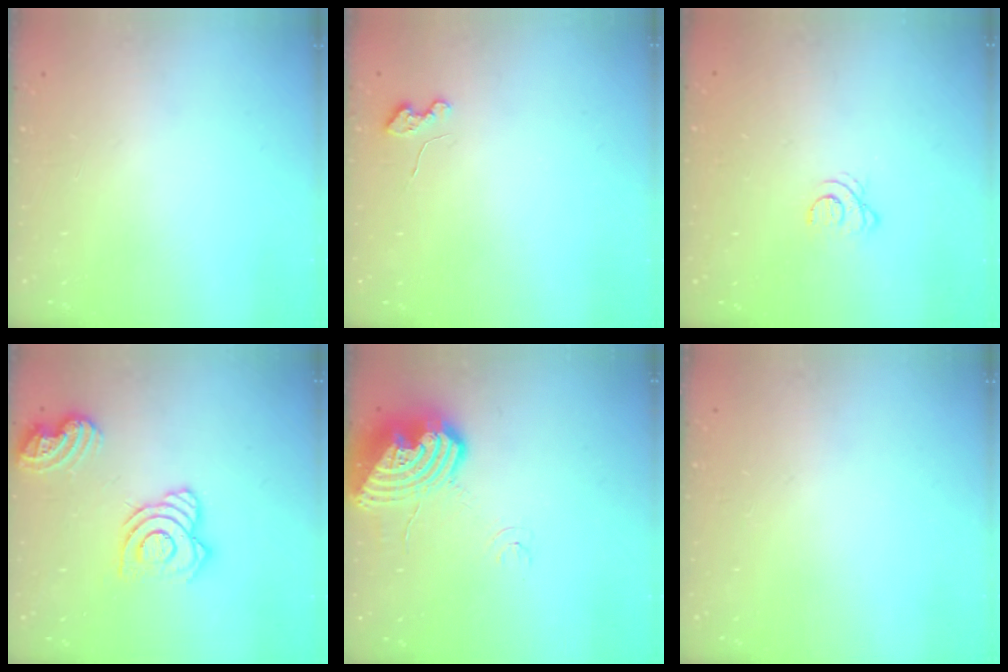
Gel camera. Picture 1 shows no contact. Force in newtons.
{"total": 3.6, "press": 3.6, "slide": 0.4}
{"total": 2.5, "press": 2.5, "slide": 0.3}
{"total": 15.5, "press": 15.4, "slide": 1.8}
{"total": 14.4, "press": 14.2, "slide": 2.2}
{"total": 0.0}